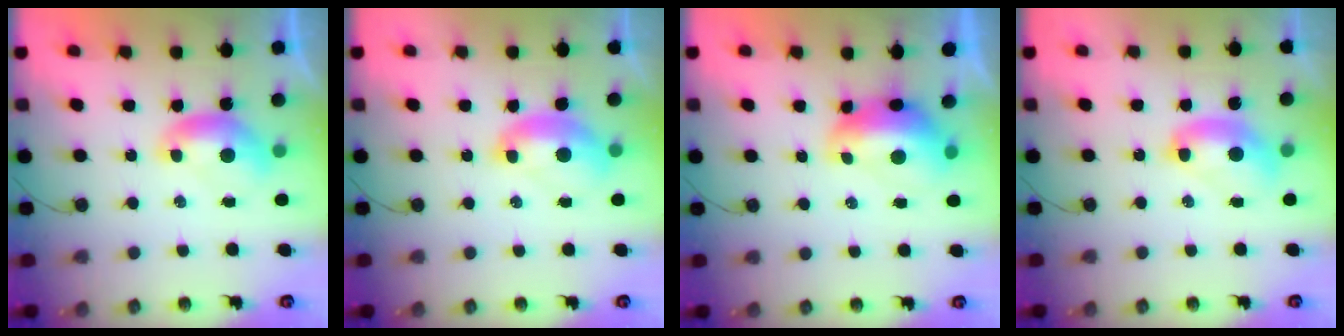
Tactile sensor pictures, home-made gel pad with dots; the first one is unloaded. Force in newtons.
{"total": 2.2, "press": 2.1, "slide": 0.7}
{"total": 2.8, "press": 2.7, "slide": 0.8}
{"total": 2.5, "press": 2.5, "slide": 0.1}